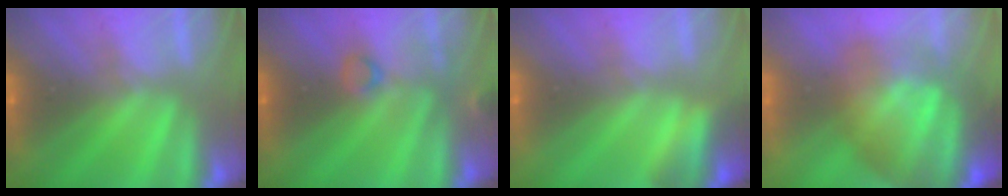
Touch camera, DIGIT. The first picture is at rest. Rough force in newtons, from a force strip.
{"total": 2.9}
{"total": 2.7}
{"total": 11.0}